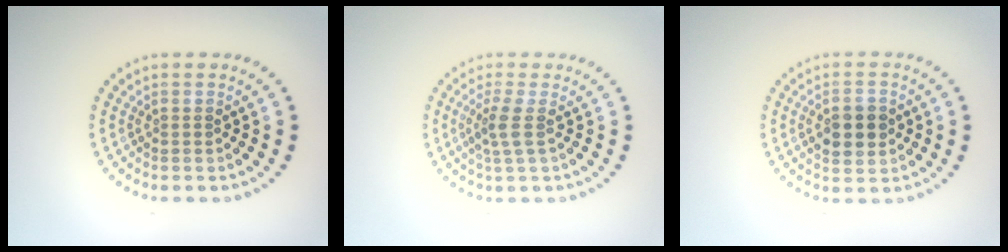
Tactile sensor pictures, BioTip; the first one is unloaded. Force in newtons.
{"total": 2.0, "press": 1.5, "slide": 1.4}
{"total": 3.7, "press": 3.7, "slide": 0.1}